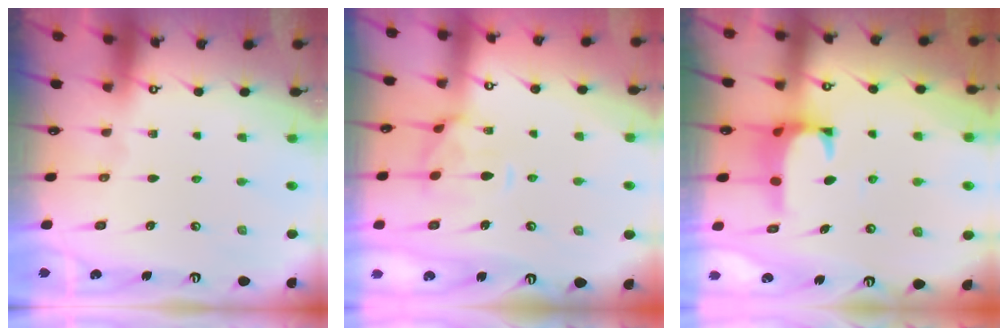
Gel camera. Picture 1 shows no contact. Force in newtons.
{"total": 2.2, "press": 1.9, "slide": 1.1}
{"total": 1.4, "press": 1.2, "slide": 0.8}